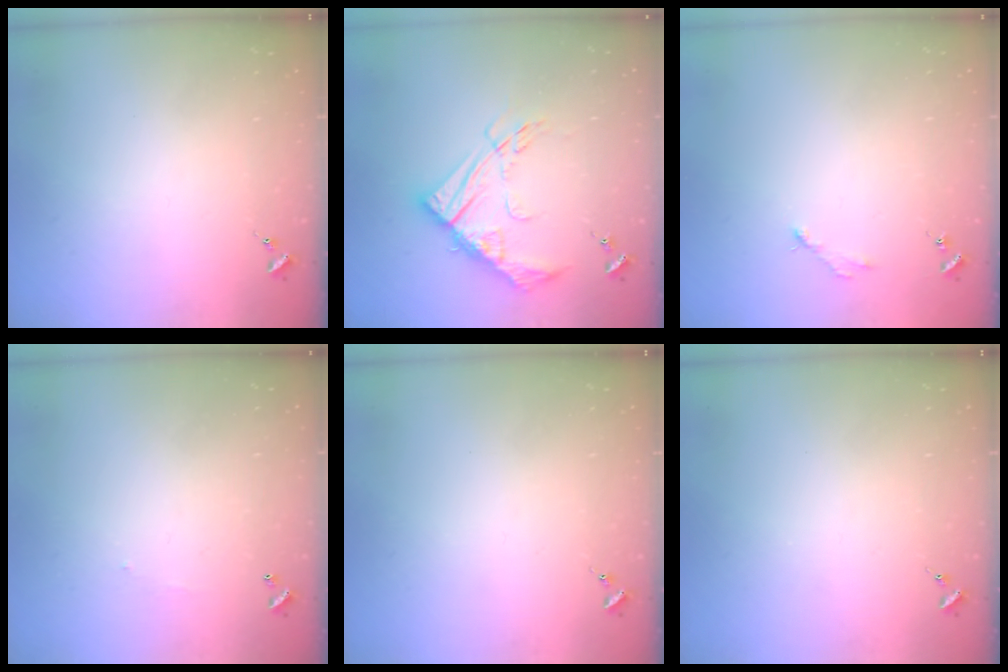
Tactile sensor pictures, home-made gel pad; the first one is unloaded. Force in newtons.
{"total": 17.2, "press": 17.1, "slide": 1.6}
{"total": 2.8, "press": 2.8, "slide": 0.4}
{"total": 3.7, "press": 3.7, "slide": 0.2}
{"total": 0.0}
{"total": 0.0}